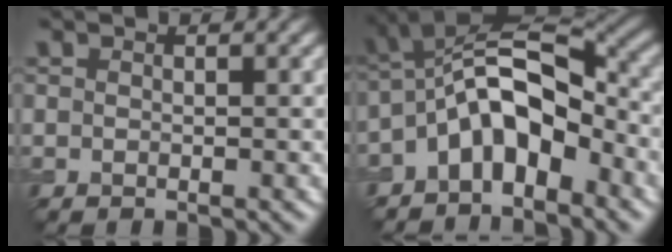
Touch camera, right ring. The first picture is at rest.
{"total": 7.7, "force": [-3.0, 3.8, 6.0], "torque": [-0.098, 0.026, -0.066]}